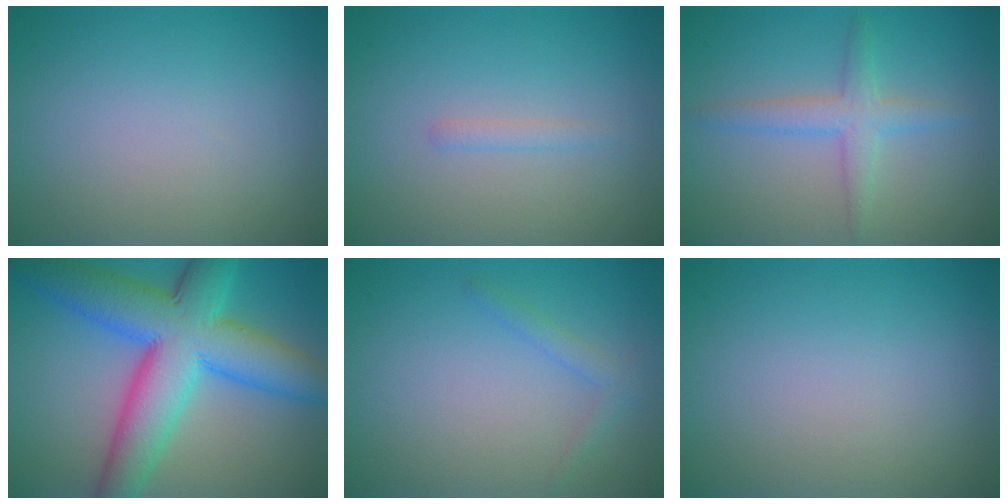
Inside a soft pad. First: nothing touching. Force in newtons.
{"total": 0.8, "press": 0.8, "slide": 0.0}
{"total": 2.7, "press": 2.7, "slide": 0.0}
{"total": 11.6, "press": 11.6, "slide": 0.3}
{"total": 1.3, "press": 1.3, "slide": 0.1}
{"total": 0.0}